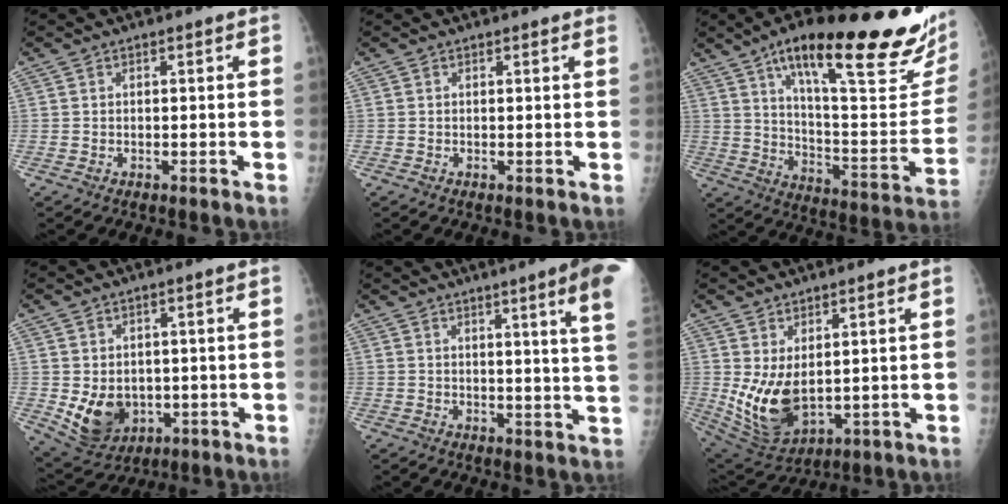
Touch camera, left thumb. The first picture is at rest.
{"total": 1.4, "force": [1.3, 0.0, 0.6], "torque": [-0.011, -0.002, 0.010]}
{"total": 31.5, "force": [18.4, 7.4, 24.5], "torque": [-0.314, -0.048, 0.286]}
{"total": 8.9, "force": [-1.0, 7.0, 5.4], "torque": [-0.069, -0.009, 0.008]}
{"total": 12.3, "force": [6.9, -0.6, 10.2], "torque": [-0.128, -0.034, 0.068]}
{"total": 10.7, "force": [1.7, 5.9, 8.8], "torque": [-0.153, -0.030, 0.056]}